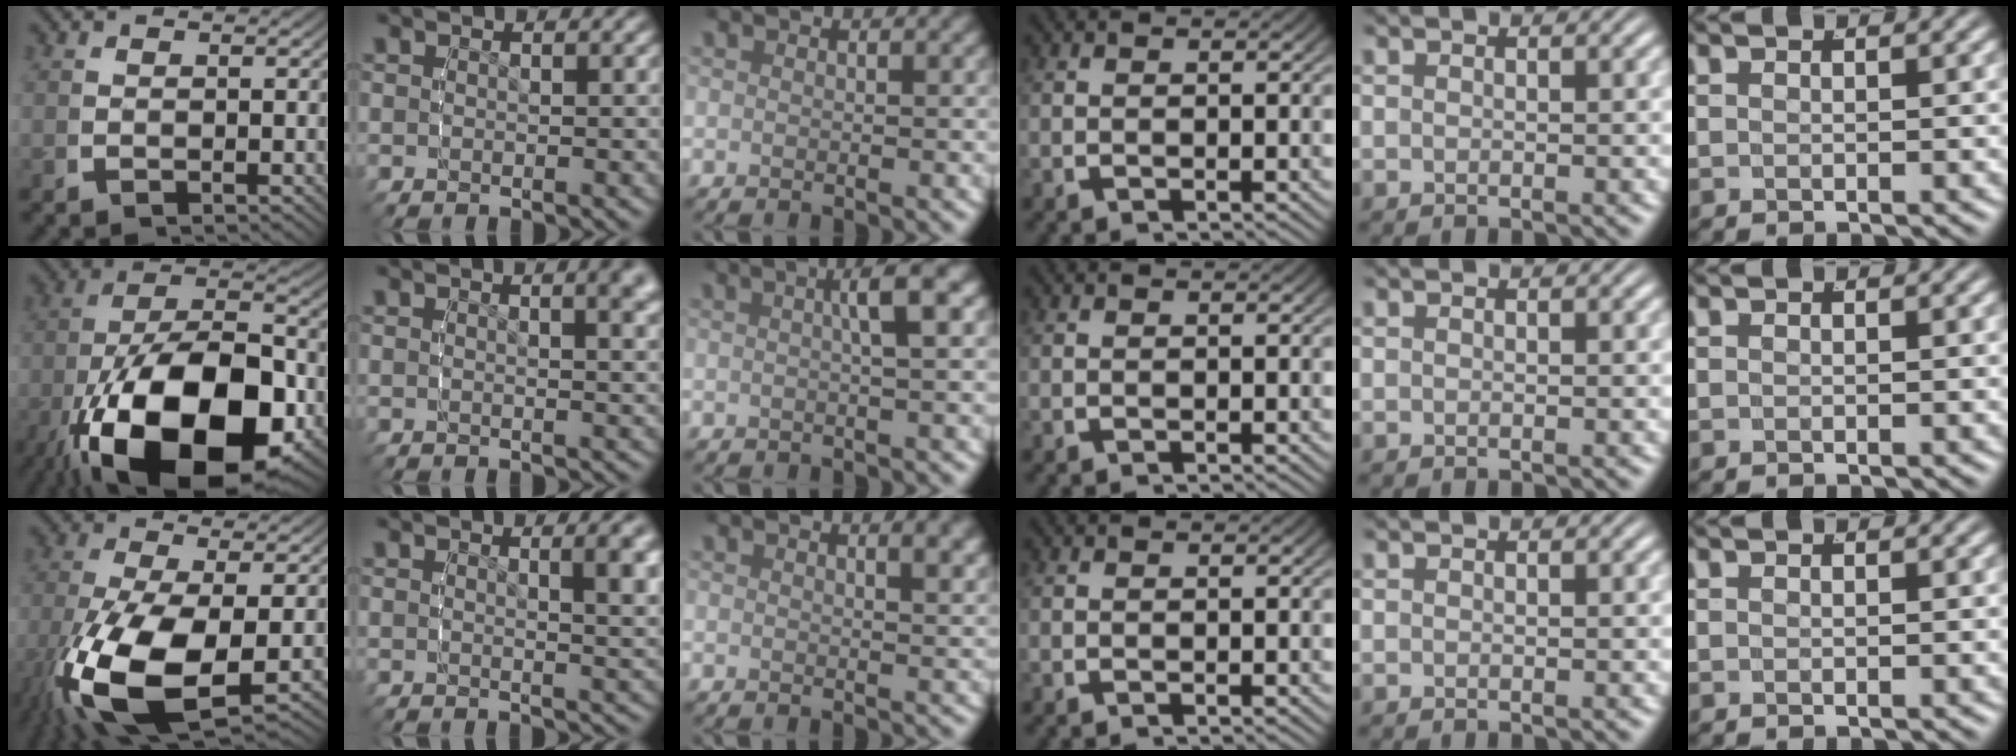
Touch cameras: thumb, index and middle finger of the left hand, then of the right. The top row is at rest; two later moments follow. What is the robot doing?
{"motion": "lift_and_place", "object": "screwdriver"}